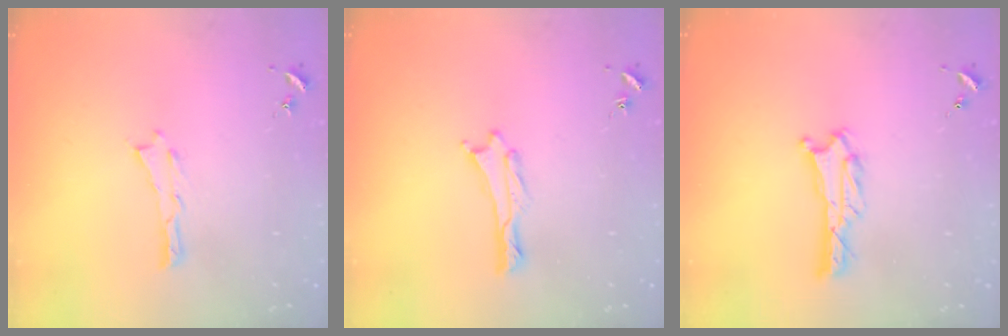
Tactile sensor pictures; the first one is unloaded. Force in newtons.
{"total": 0.0}
{"total": 0.7, "press": 0.7, "slide": 0.1}